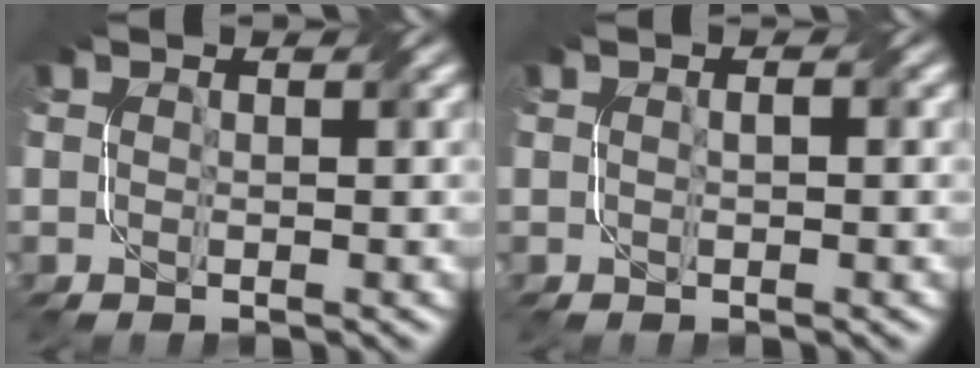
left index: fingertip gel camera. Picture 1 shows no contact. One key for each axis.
{"total": 0.7, "fx": 0.2, "fy": 0.1, "fz": 0.6, "tx": -0.013, "ty": -0.001, "tz": -0.002}